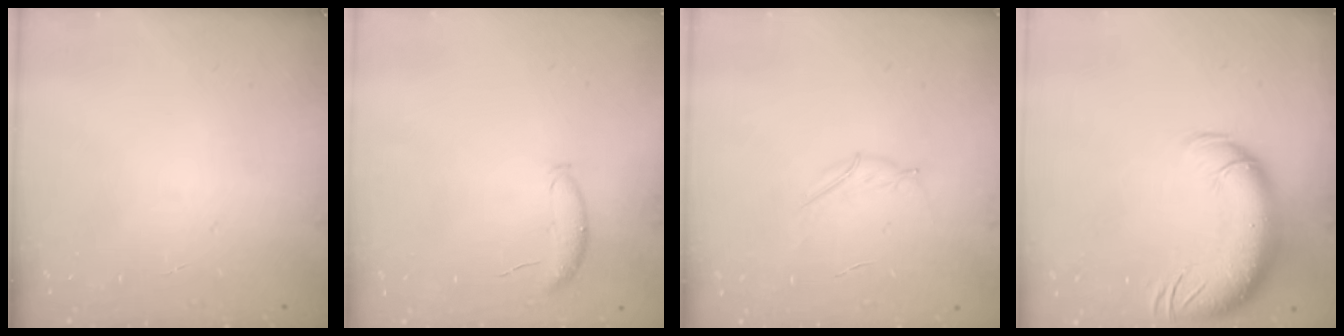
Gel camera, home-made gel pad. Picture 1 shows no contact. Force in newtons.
{"total": 8.7, "press": 8.6, "slide": 1.2}
{"total": 2.9, "press": 2.8, "slide": 0.9}
{"total": 14.6, "press": 14.2, "slide": 3.4}